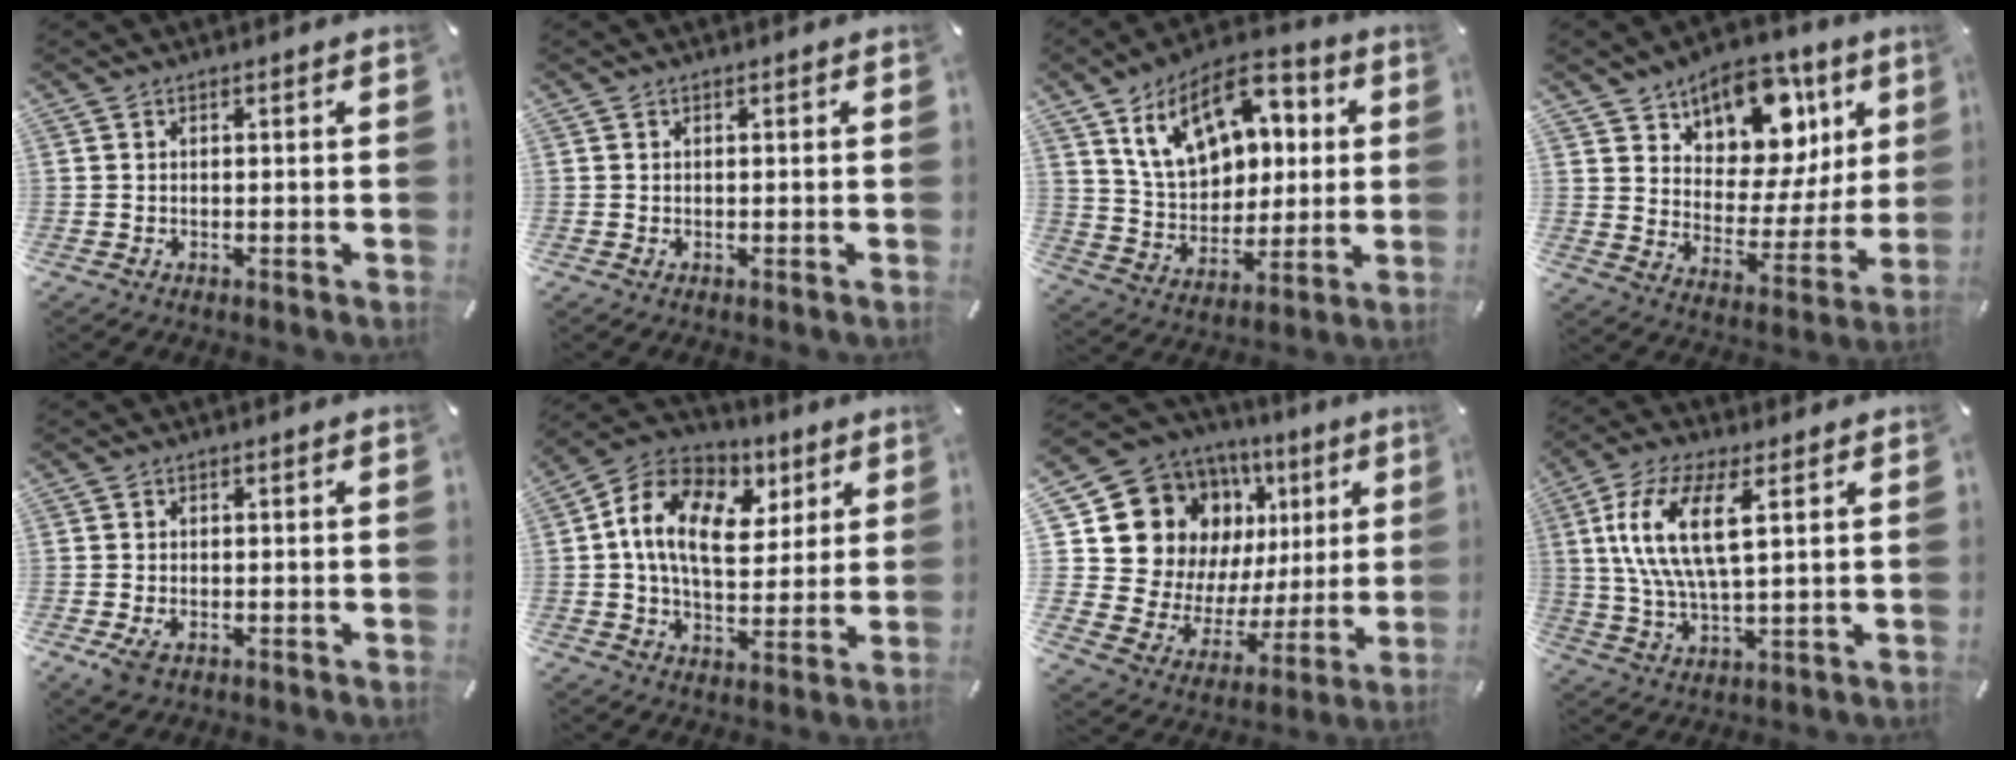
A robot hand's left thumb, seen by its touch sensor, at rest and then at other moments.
{"total": 0.0}
{"total": 17.8, "force": [8.0, 12.1, 10.4], "torque": [-0.188, -0.021, 0.148]}
{"total": 15.0, "force": [9.4, 9.6, 6.7], "torque": [-0.083, -0.076, 0.160]}
{"total": 2.4, "force": [-0.9, 1.6, 1.6], "torque": [-0.034, 0.001, -0.016]}
{"total": 16.0, "force": [4.5, 11.2, 10.4], "torque": [-0.201, -0.009, 0.081]}
{"total": 17.3, "force": [8.1, 13.4, 7.3], "torque": [-0.135, -0.065, 0.166]}
{"total": 13.7, "force": [4.5, 5.3, 11.8], "torque": [-0.264, -0.003, 0.076]}